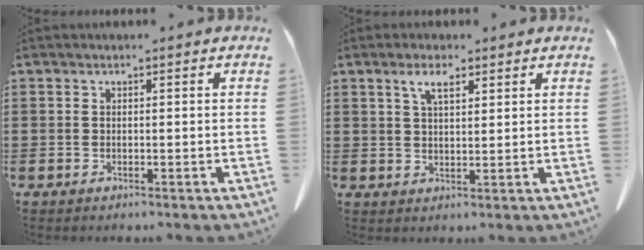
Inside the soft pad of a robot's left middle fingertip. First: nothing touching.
{"total": 4.1, "force": [2.6, 1.3, 2.9], "torque": [-0.055, 0.004, 0.043]}